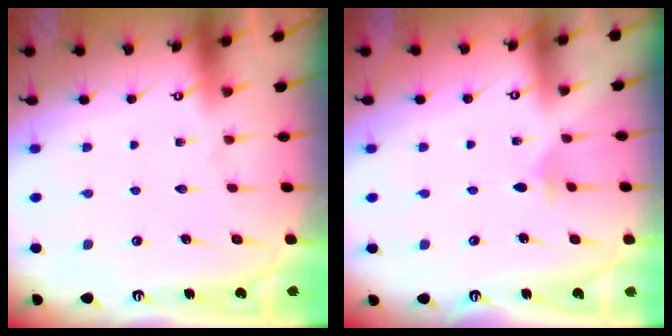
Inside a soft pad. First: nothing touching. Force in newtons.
{"total": 2.4, "press": 2.4, "slide": 0.5}